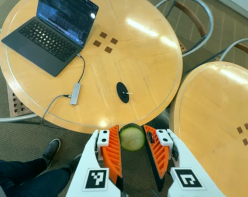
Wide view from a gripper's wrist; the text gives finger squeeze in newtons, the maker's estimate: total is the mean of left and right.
{"total": 7.6, "left": 7.3, "right": 7.8}